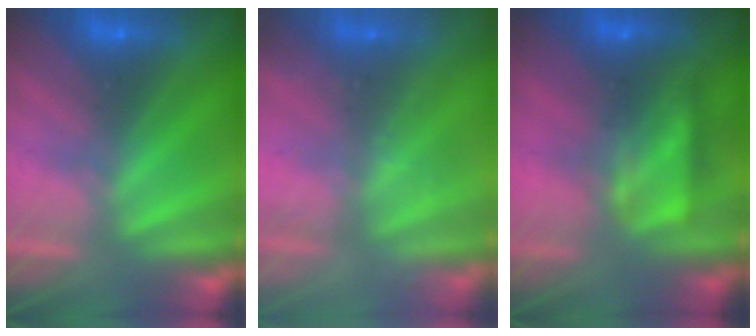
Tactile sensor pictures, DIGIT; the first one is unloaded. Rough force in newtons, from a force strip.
{"total": 2.4}
{"total": 7.2}